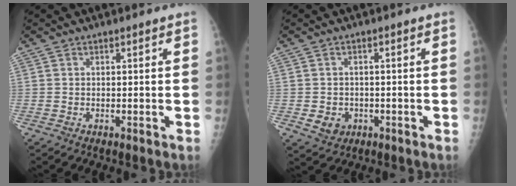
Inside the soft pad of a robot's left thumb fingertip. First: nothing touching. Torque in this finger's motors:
{"motor_torque": [-0.03, 0.04, 0.00, 0.00, 0.00]}